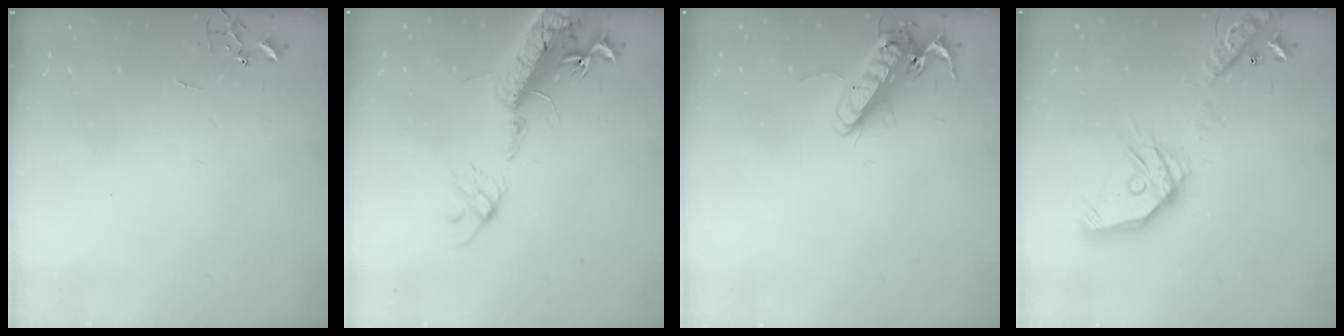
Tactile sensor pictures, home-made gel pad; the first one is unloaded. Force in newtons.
{"total": 22.7, "press": 22.1, "slide": 4.9}
{"total": 15.0, "press": 14.7, "slide": 2.5}
{"total": 18.8, "press": 18.6, "slide": 3.0}